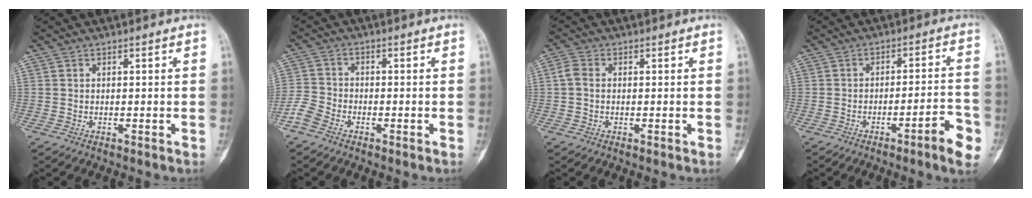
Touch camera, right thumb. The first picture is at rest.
{"total": 4.3, "force": [-3.0, 2.5, 1.9], "torque": [-0.043, 0.009, -0.069]}
{"total": 2.6, "force": [0.0, 1.8, 1.9], "torque": [-0.040, 0.001, -0.006]}
{"total": 8.5, "force": [-4.2, 1.2, 7.2], "torque": [-0.096, 0.028, -0.056]}